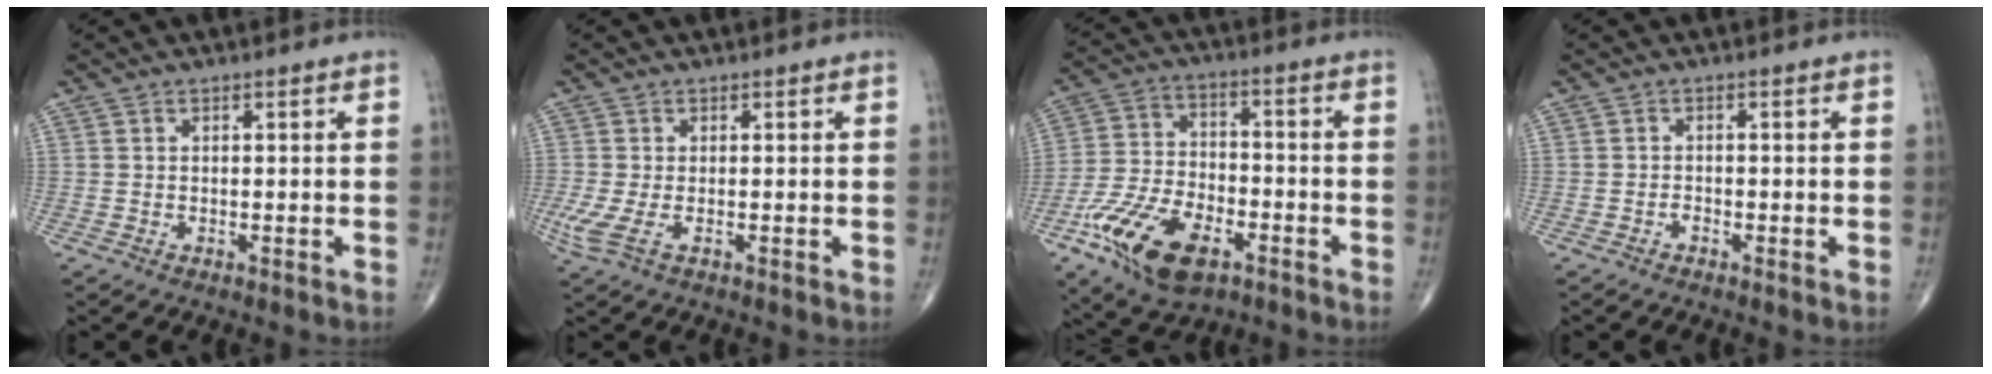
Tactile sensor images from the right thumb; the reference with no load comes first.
{"total": 3.6, "force": [-1.1, 1.2, 3.2], "torque": [-0.091, -0.012, -0.023]}
{"total": 16.3, "force": [-8.0, 8.6, 11.4], "torque": [-0.209, 0.023, -0.144]}
{"total": 0.9, "force": [-0.7, 0.4, 0.6], "torque": [-0.004, 0.002, -0.017]}